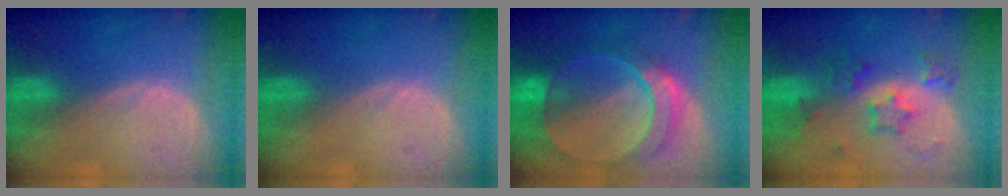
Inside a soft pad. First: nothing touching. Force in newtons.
{"total": 0.0}
{"total": 9.8, "press": 8.4, "slide": 4.9}
{"total": 6.1, "press": 5.8, "slide": 1.7}